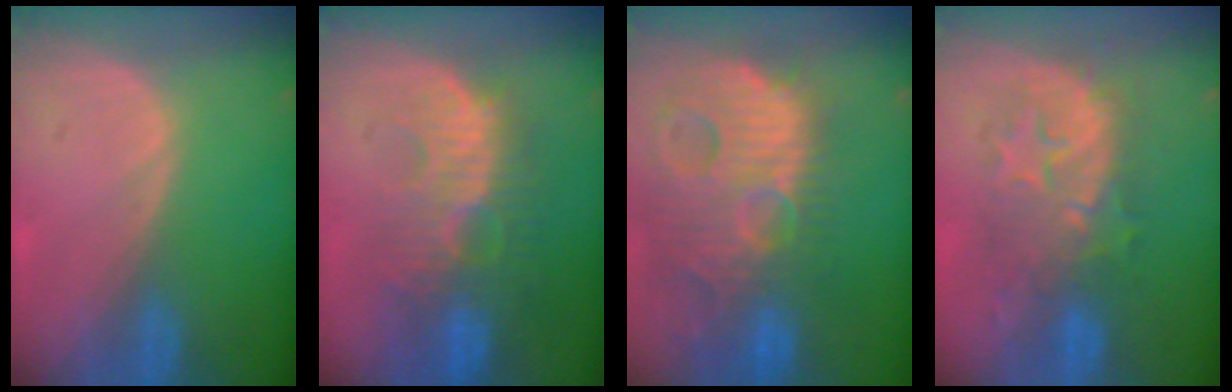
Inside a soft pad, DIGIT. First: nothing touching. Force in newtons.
{"total": 11.0, "press": 9.7, "slide": 5.1}
{"total": 15.0, "press": 13.0, "slide": 7.4}
{"total": 8.7, "press": 8.7, "slide": 0.4}